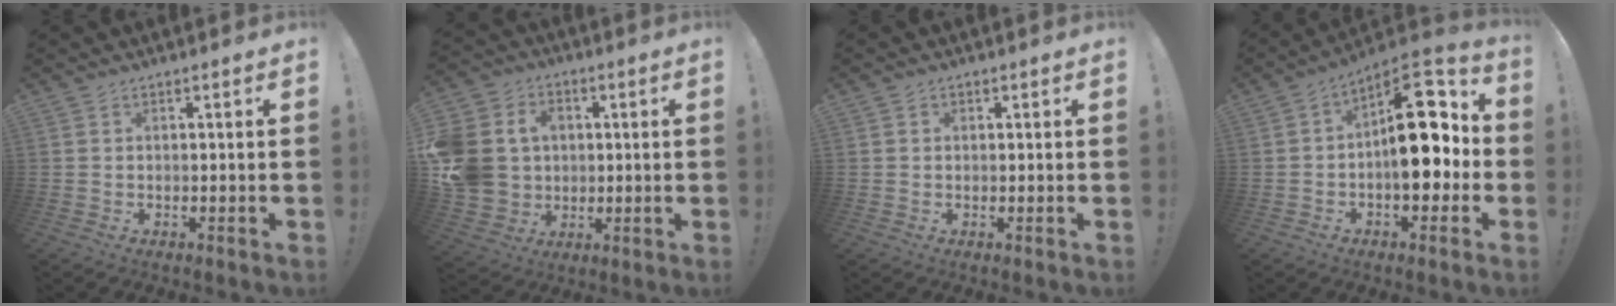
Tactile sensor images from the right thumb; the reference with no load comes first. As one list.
[{"total": 14.3, "force": [0.8, 12.6, 6.6], "torque": [-0.125, 0.005, 0.024]}, {"total": 0.8, "force": [0.1, 0.8, 0.1], "torque": [0.002, 0.000, 0.002]}, {"total": 18.5, "force": [0.8, 10.5, 15.2], "torque": [-0.181, 0.007, 0.022]}]